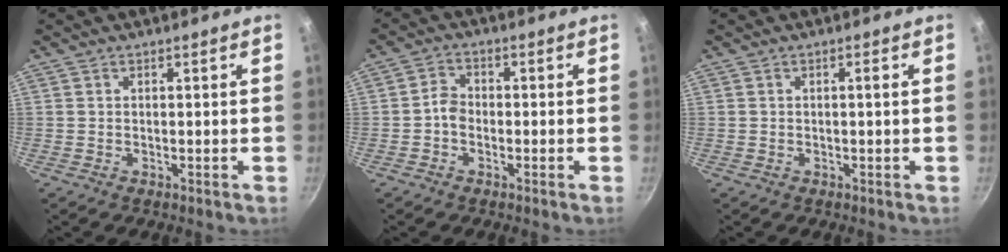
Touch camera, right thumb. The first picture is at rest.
{"total": 3.2, "force": [-1.0, 2.5, 1.7], "torque": [-0.023, 0.020, -0.026]}
{"total": 0.9, "force": [-0.1, 0.1, 0.9], "torque": [-0.018, 0.003, 0.002]}